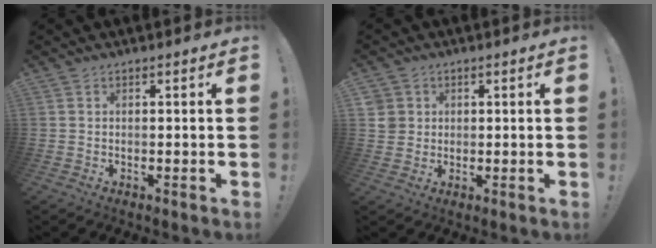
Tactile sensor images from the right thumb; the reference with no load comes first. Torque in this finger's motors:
{"motor_torque": [0.15, 0.68, 0.37, 0.27, 0.02]}